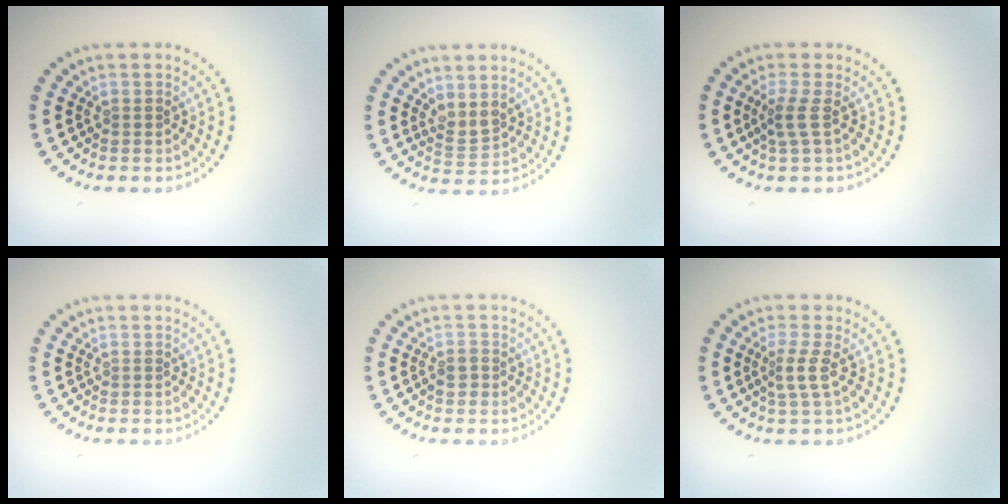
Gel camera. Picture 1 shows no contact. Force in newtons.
{"total": 1.7, "press": 1.4, "slide": 0.9}
{"total": 1.9, "press": 1.2, "slide": 1.4}
{"total": 0.0}
{"total": 1.5, "press": 1.3, "slide": 0.7}
{"total": 2.0, "press": 1.4, "slide": 1.5}